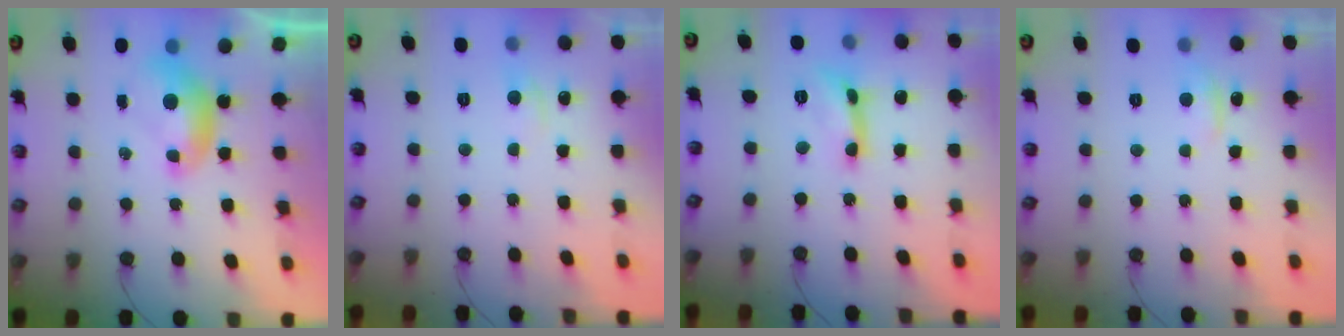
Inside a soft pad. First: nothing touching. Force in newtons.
{"total": 0.8, "press": 0.2, "slide": 0.7}
{"total": 2.7, "press": 2.7, "slide": 0.3}
{"total": 1.0, "press": 0.7, "slide": 0.8}